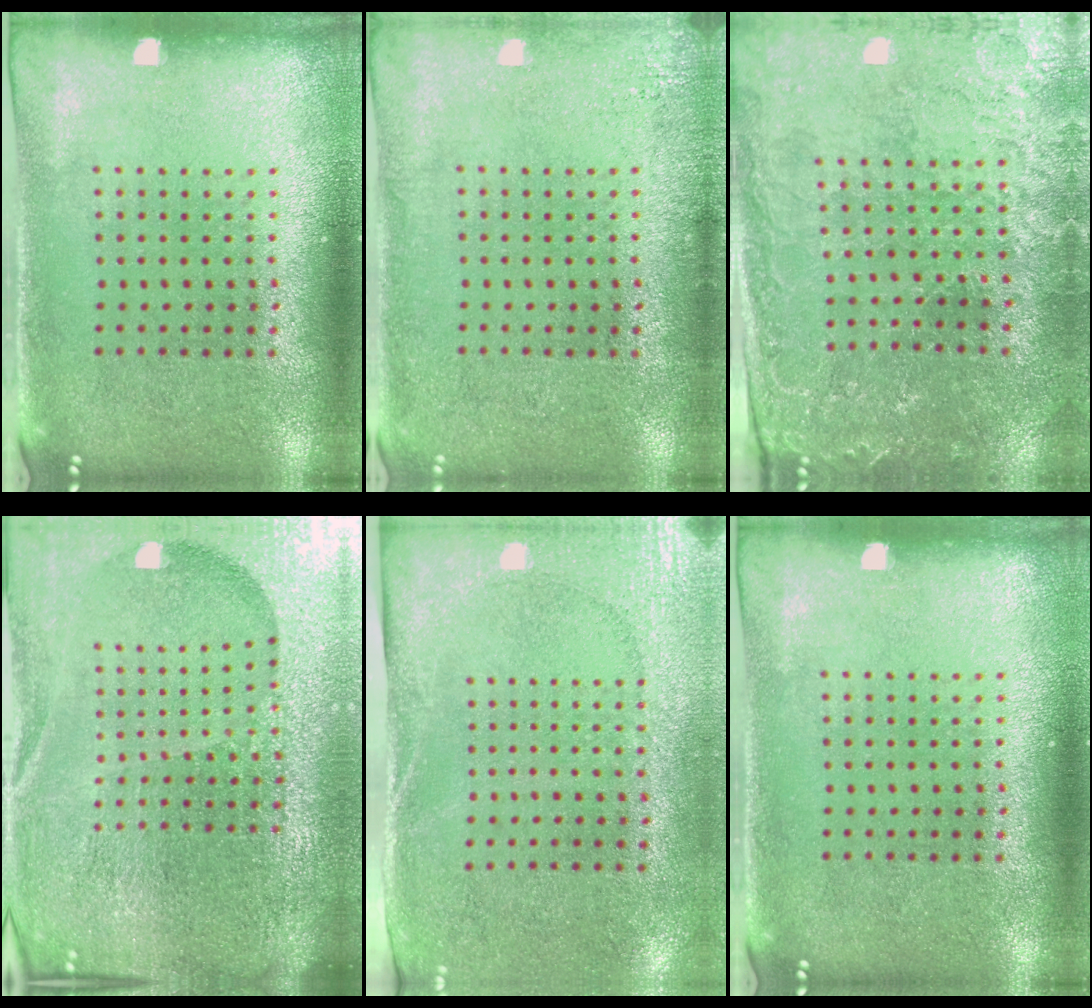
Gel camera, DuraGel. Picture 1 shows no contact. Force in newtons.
{"total": 1.8, "press": 1.8, "slide": 0.3}
{"total": 1.5, "press": 1.4, "slide": 0.5}
{"total": 6.7, "press": 5.8, "slide": 3.3}
{"total": 2.7, "press": 2.1, "slide": 1.6}
{"total": 0.0}